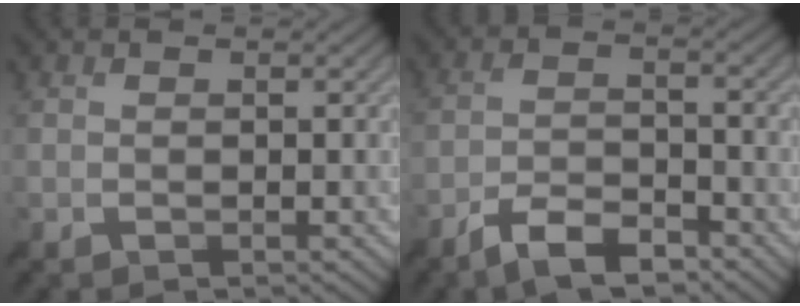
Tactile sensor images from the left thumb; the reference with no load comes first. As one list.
[{"total": 6.3, "force": [-4.9, 1.8, 3.5], "torque": [-0.071, -0.002, -0.094]}]